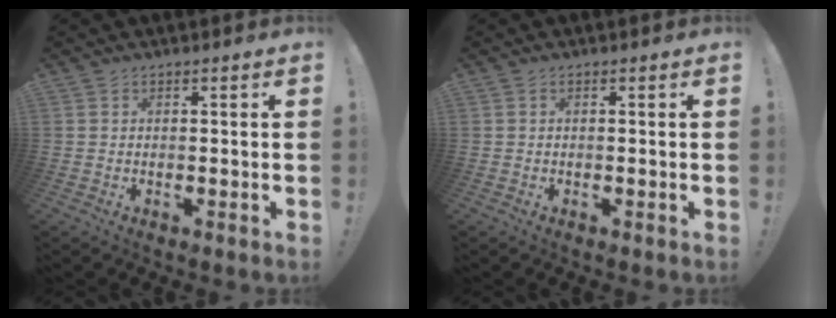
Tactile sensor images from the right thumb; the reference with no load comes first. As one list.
[{"total": 0.0}]